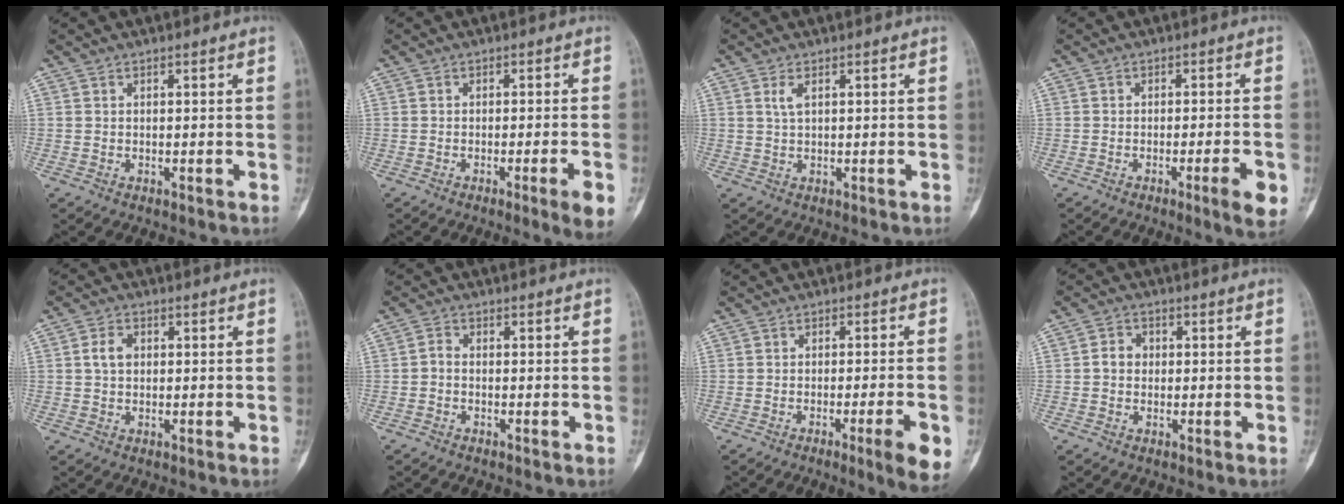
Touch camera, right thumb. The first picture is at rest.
{"total": 5.1, "force": [-2.2, 0.0, 4.6], "torque": [-0.066, -0.003, -0.032]}
{"total": 1.8, "force": [0.7, 0.6, 1.5], "torque": [-0.038, 0.003, 0.019]}
{"total": 5.6, "force": [-2.2, 0.4, 5.1], "torque": [-0.073, -0.001, -0.030]}
{"total": 3.3, "force": [0.5, 2.4, 2.3], "torque": [-0.043, 0.007, 0.007]}
{"total": 1.4, "force": [-0.6, 0.8, 0.9], "torque": [-0.018, 0.003, -0.018]}
{"total": 7.2, "force": [-2.9, 0.4, 6.6], "torque": [-0.091, -0.002, -0.039]}
{"total": 3.0, "force": [0.0, 2.6, 1.5], "torque": [-0.014, 0.011, -0.007]}